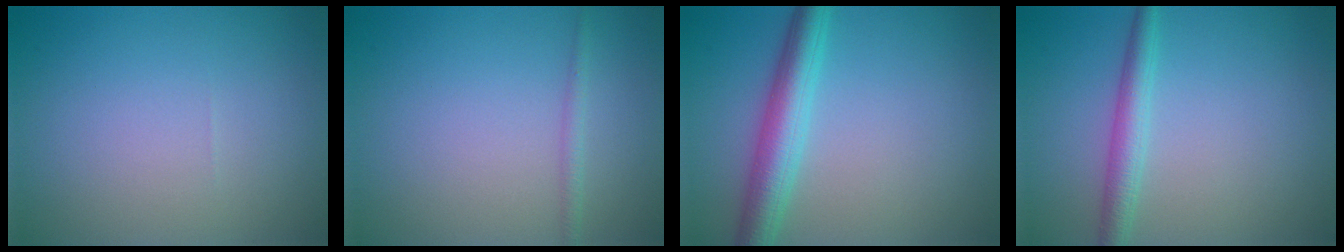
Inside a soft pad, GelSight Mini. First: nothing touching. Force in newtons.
{"total": 1.1, "press": 1.1, "slide": 0.1}
{"total": 4.7, "press": 4.7, "slide": 0.1}
{"total": 2.7, "press": 2.7, "slide": 0.0}